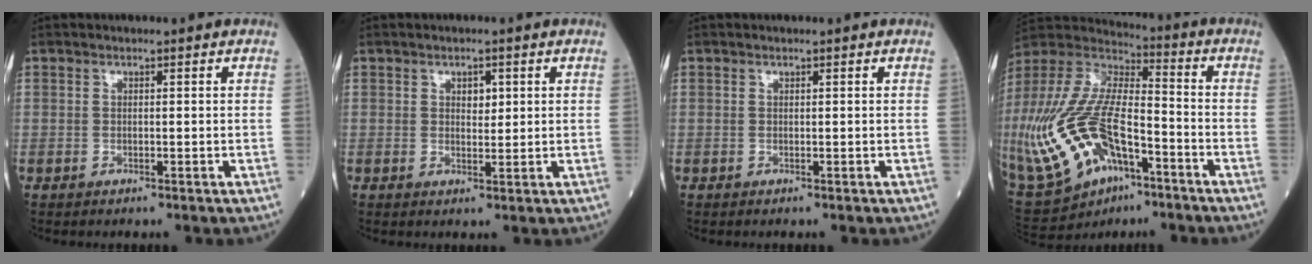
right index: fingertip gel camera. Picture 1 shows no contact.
{"total": 2.0, "force": [0.7, 1.2, 1.5], "torque": [-0.018, -0.001, 0.011]}
{"total": 0.0}
{"total": 28.2, "force": [-11.0, 13.7, 22.1], "torque": [-0.575, -0.029, -0.193]}